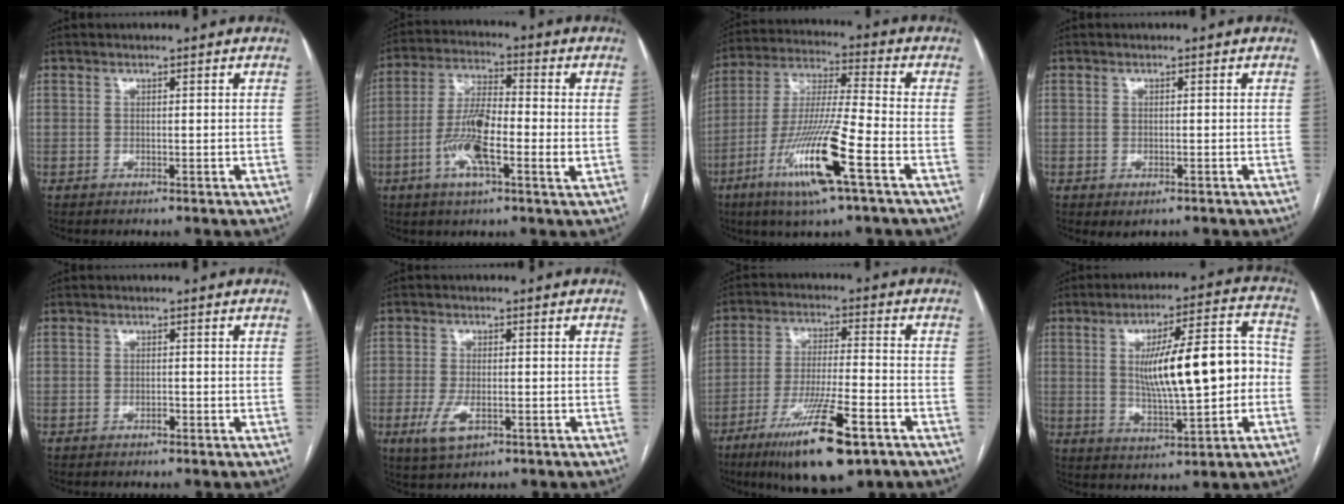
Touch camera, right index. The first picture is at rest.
{"total": 11.0, "force": [-2.4, 2.4, 10.5], "torque": [-0.208, 0.004, -0.050]}
{"total": 15.6, "force": [-7.0, 0.3, 14.0], "torque": [-0.284, -0.019, -0.130]}
{"total": 1.7, "force": [-0.9, 0.8, 1.2], "torque": [-0.015, -0.002, -0.004]}
{"total": 0.8, "force": [-0.5, 0.4, 0.5], "torque": [-0.008, 0.002, -0.007]}
{"total": 5.1, "force": [-2.0, 2.4, 4.1], "torque": [-0.088, -0.007, -0.030]}
{"total": 14.9, "force": [-8.6, 2.1, 12.0], "torque": [-0.217, -0.031, -0.145]}
{"total": 15.6, "force": [0.1, 3.5, 15.2], "torque": [-0.240, 0.029, 0.007]}